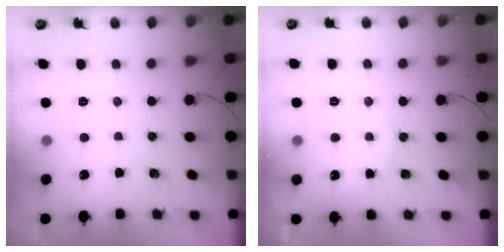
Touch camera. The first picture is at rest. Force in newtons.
{"total": 3.8, "press": 3.7, "slide": 0.6}